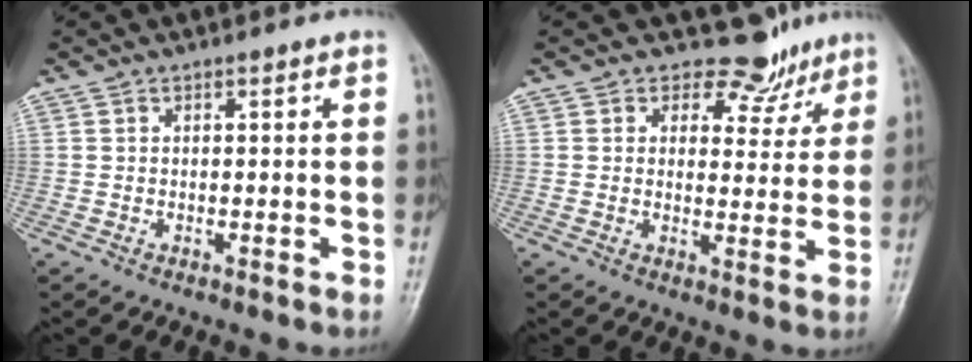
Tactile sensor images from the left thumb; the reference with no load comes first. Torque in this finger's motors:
{"motor_torque": [-0.30, -0.23, 0.16, 0.25, -0.04]}